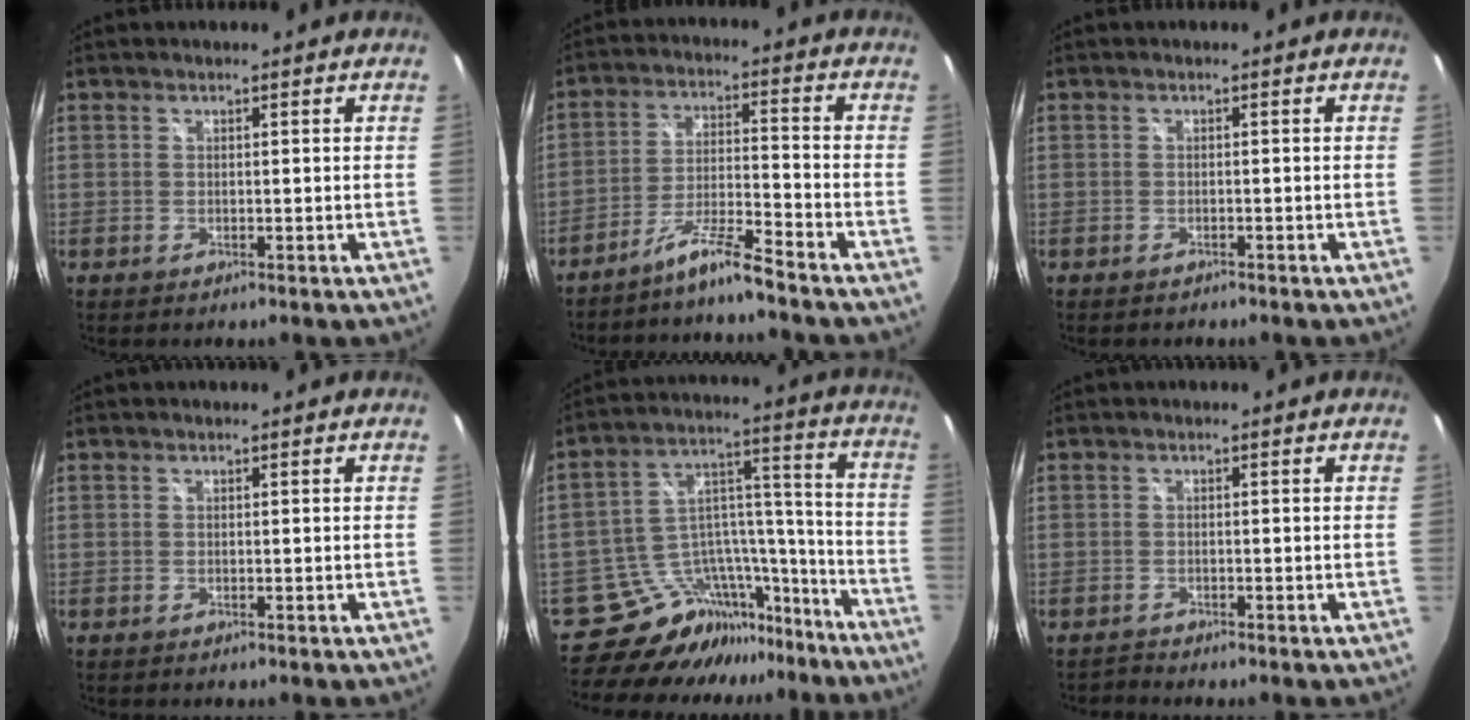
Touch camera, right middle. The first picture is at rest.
{"total": 6.5, "force": [-5.8, -1.2, 2.6], "torque": [-0.062, 0.012, -0.106]}
{"total": 1.0, "force": [-0.9, 0.4, 0.2], "torque": [-0.007, -0.001, -0.015]}
{"total": 0.0}
{"total": 16.0, "force": [-13.7, 7.2, 4.1], "torque": [-0.076, 0.071, -0.206]}
{"total": 0.7, "force": [-0.6, -0.2, -0.4], "torque": [0.009, 0.001, -0.013]}